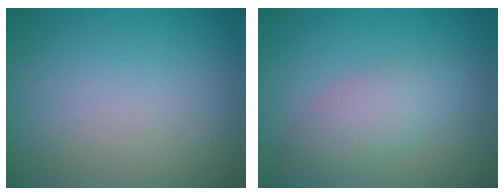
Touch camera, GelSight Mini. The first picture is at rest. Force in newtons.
{"total": 3.5, "press": 3.5, "slide": 0.3}